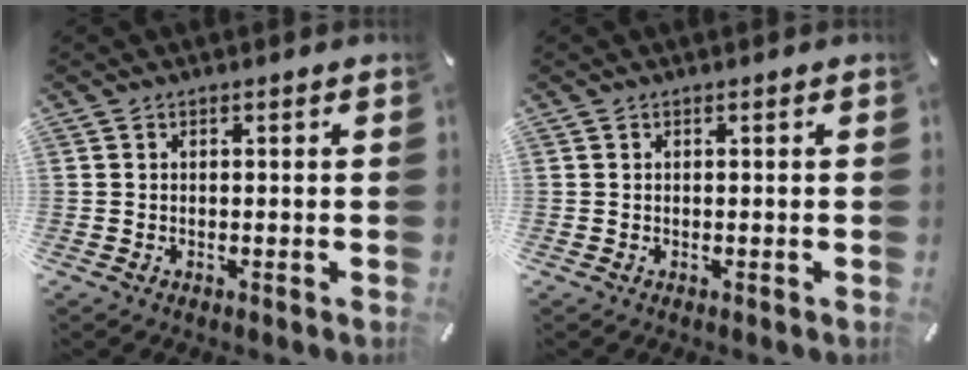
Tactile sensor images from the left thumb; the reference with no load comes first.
{"total": 0.0}